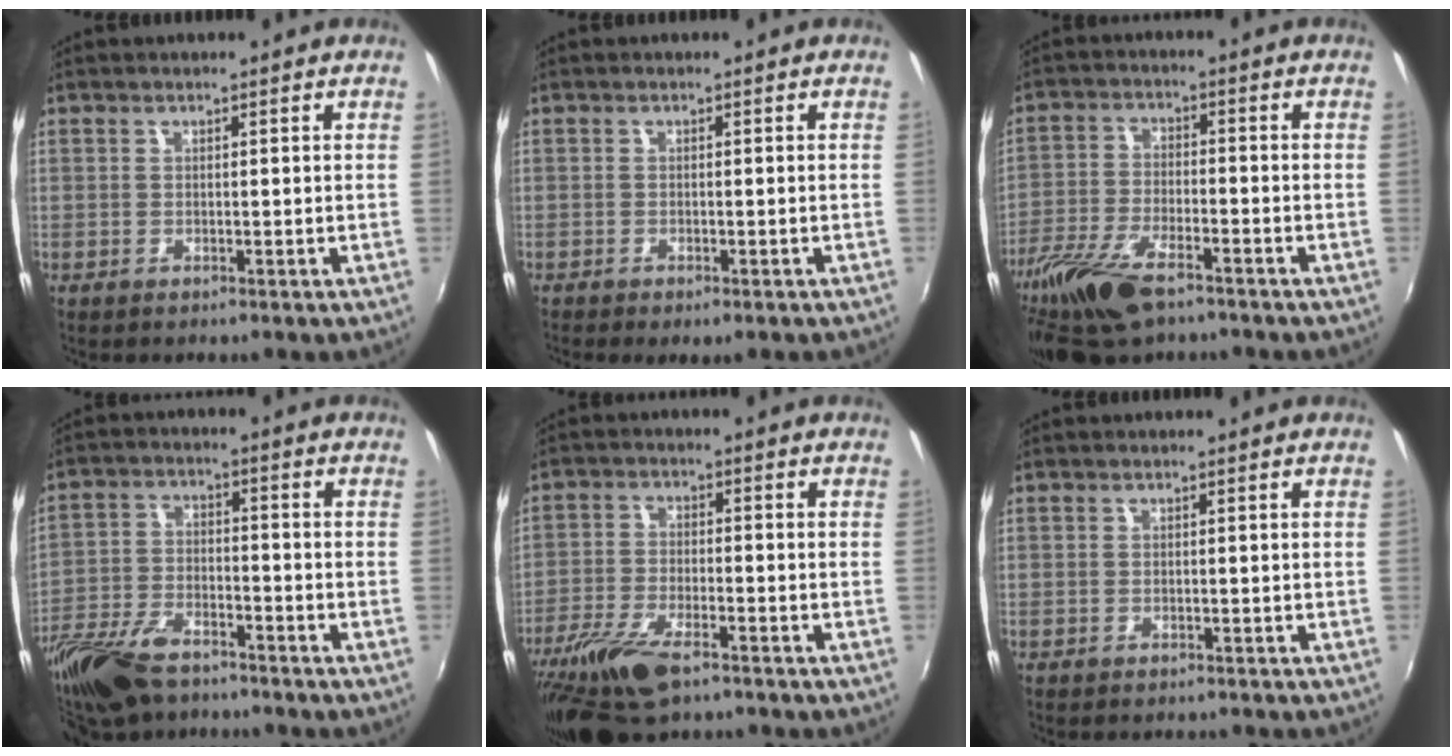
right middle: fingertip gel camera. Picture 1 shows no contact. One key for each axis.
{"total": 1.5, "fx": -1.0, "fy": 0.2, "fz": 1.1, "tx": -0.020, "ty": -0.010, "tz": -0.012}
{"total": 13.9, "fx": -9.9, "fy": 4.7, "fz": 8.6, "tx": -0.199, "ty": -0.034, "tz": -0.192}
{"total": 14.1, "fx": -10.8, "fy": 5.6, "fz": 7.0, "tx": -0.167, "ty": -0.020, "tz": -0.210}
{"total": 12.9, "fx": -8.8, "fy": 4.4, "fz": 8.4, "tx": -0.190, "ty": -0.035, "tz": -0.168}
{"total": 1.4, "fx": -1.3, "fy": 0.3, "fz": 0.4, "tx": -0.011, "ty": -0.009, "tz": -0.016}